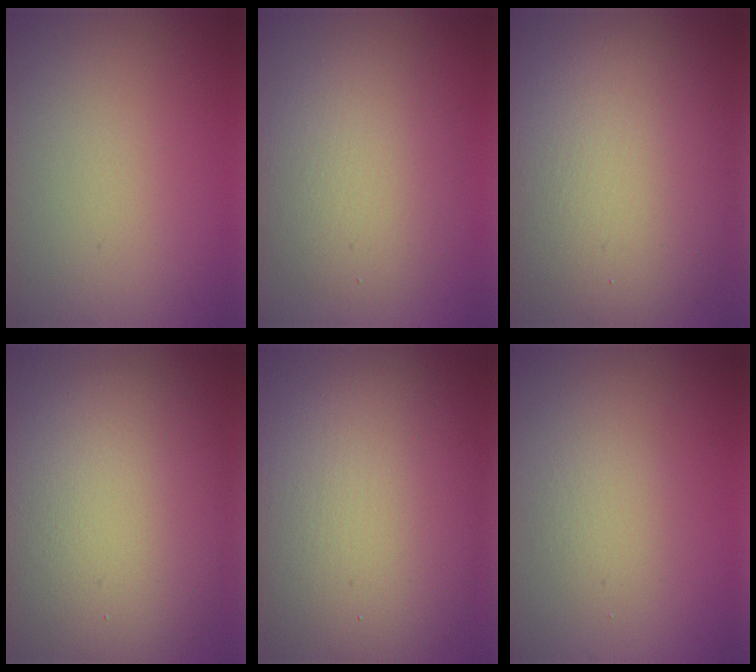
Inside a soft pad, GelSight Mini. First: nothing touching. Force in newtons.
{"total": 5.1, "press": 5.1, "slide": 0.3}
{"total": 12.8, "press": 12.8, "slide": 0.5}
{"total": 12.9, "press": 12.9, "slide": 0.5}
{"total": 13.4, "press": 13.4, "slide": 0.8}
{"total": 1.7, "press": 1.6, "slide": 0.1}